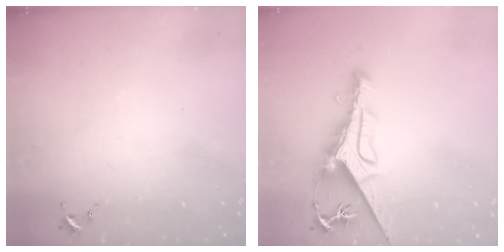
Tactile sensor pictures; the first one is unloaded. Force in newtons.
{"total": 10.2, "press": 10.1, "slide": 1.4}